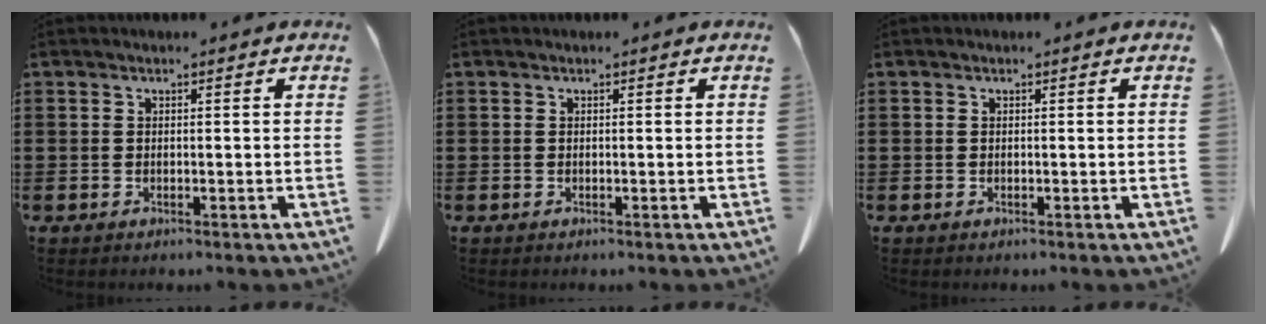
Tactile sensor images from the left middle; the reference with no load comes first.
{"total": 0.0}
{"total": 0.0}